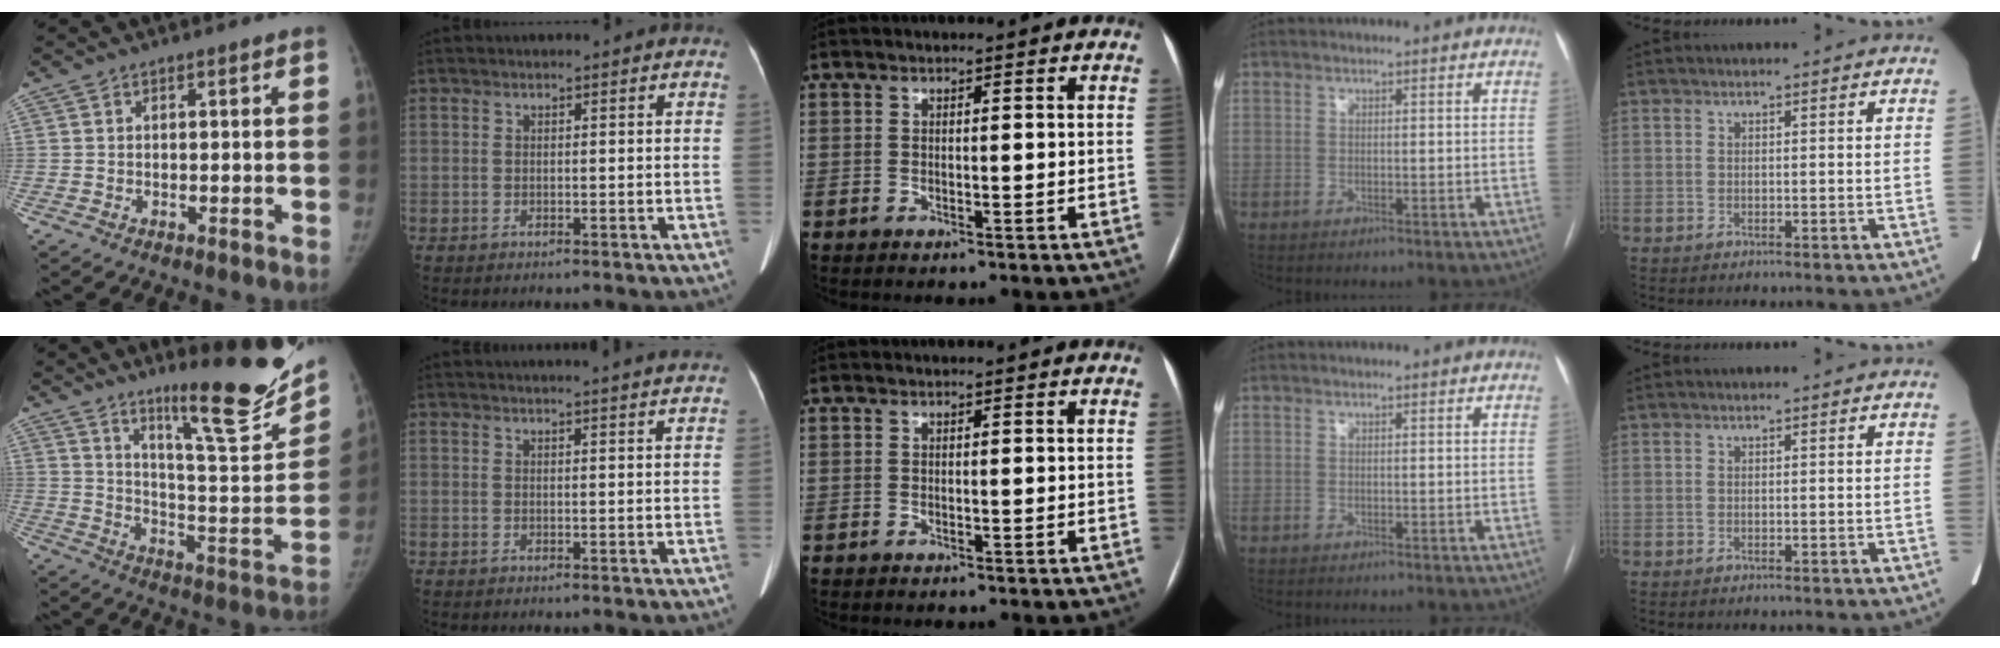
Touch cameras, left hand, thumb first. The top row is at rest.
{"thumb": {"total": 20.6, "force": [15.4, 2.8, 13.4], "torque": [-0.157, -0.114, 0.240]}, "index": {"total": 9.4, "force": [8.9, -0.7, 2.9], "torque": [-0.035, 0.002, 0.086]}}